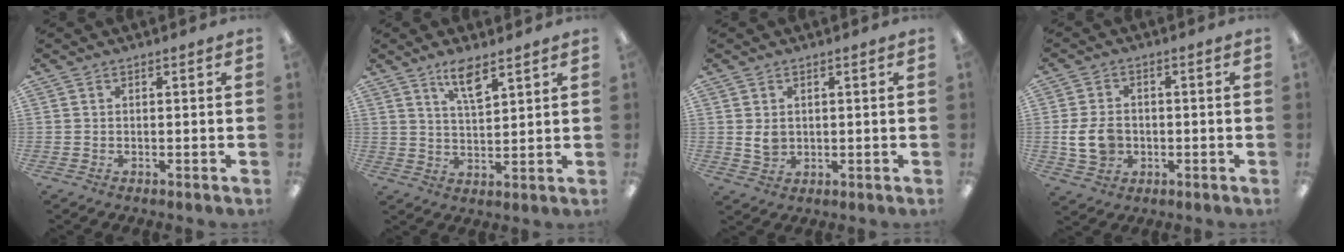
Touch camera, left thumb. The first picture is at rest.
{"total": 6.7, "force": [4.8, 1.6, 4.5], "torque": [-0.085, -0.018, 0.080]}
{"total": 3.8, "force": [0.7, 2.7, 2.7], "torque": [-0.060, -0.003, 0.007]}
{"total": 8.4, "force": [-1.2, 6.2, 5.4], "torque": [-0.125, 0.008, -0.022]}